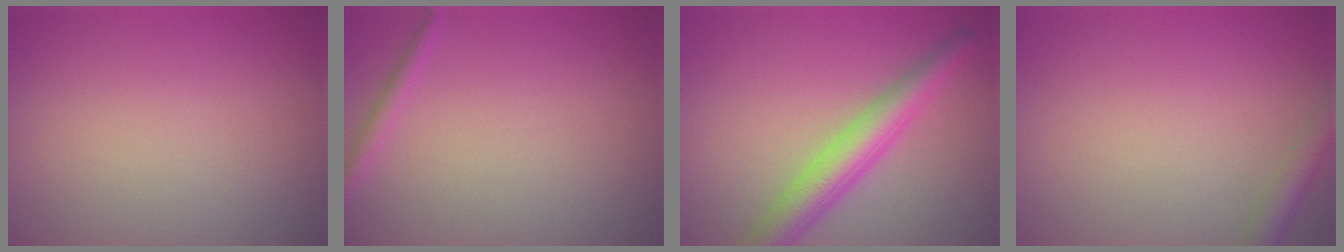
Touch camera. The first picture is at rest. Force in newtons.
{"total": 1.1, "press": 1.1, "slide": 0.0}
{"total": 5.0, "press": 5.0, "slide": 0.2}
{"total": 2.1, "press": 2.1, "slide": 0.1}